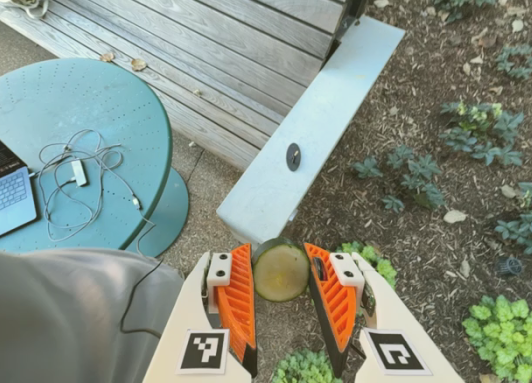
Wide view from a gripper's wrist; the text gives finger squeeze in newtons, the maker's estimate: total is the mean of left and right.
{"total": 9.7, "left": 9.6, "right": 9.7}